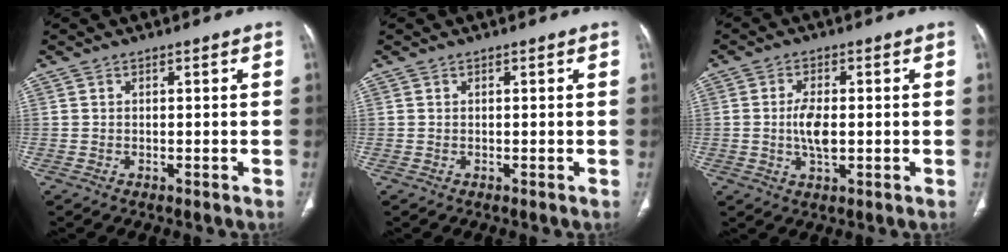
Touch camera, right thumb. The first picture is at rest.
{"total": 0.0}
{"total": 5.4, "force": [-0.3, 2.4, 4.8], "torque": [-0.095, -0.001, -0.006]}